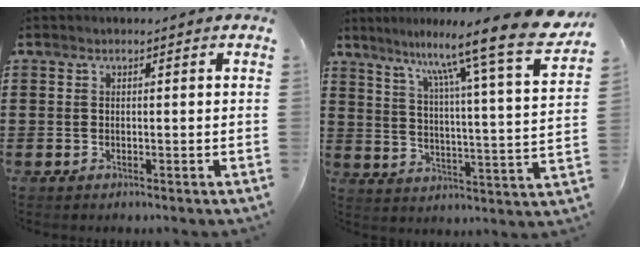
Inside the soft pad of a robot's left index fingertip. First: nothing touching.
{"total": 13.1, "force": [10.9, -0.9, 7.2], "torque": [-0.138, -0.087, 0.168]}